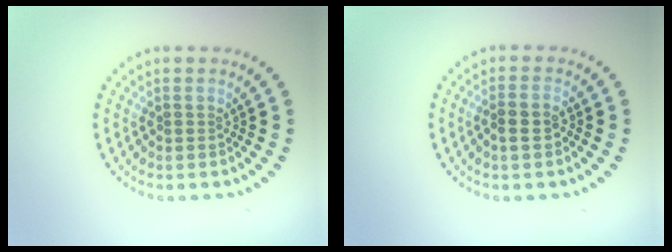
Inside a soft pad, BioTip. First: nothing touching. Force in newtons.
{"total": 1.6, "press": 1.4, "slide": 0.8}